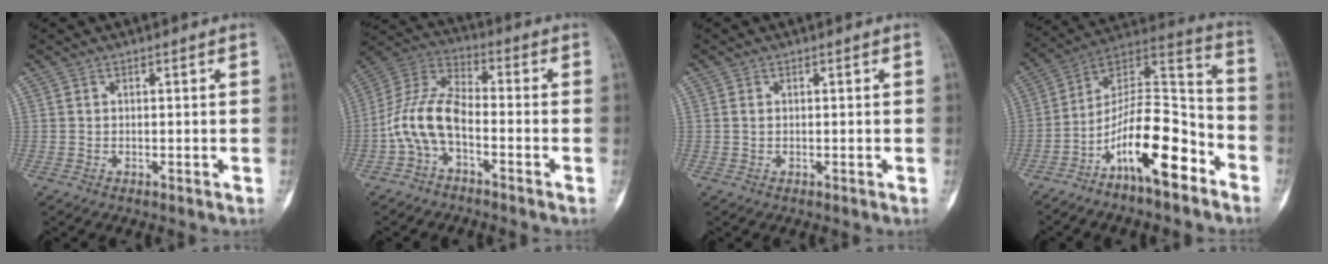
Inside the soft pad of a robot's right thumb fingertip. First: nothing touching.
{"total": 10.5, "force": [-3.4, 5.2, 8.5], "torque": [-0.178, 0.049, -0.079]}
{"total": 0.7, "force": [0.2, 0.5, 0.5], "torque": [-0.013, 0.001, 0.005]}
{"total": 17.7, "force": [-9.5, 6.2, 13.6], "torque": [-0.224, 0.096, -0.164]}